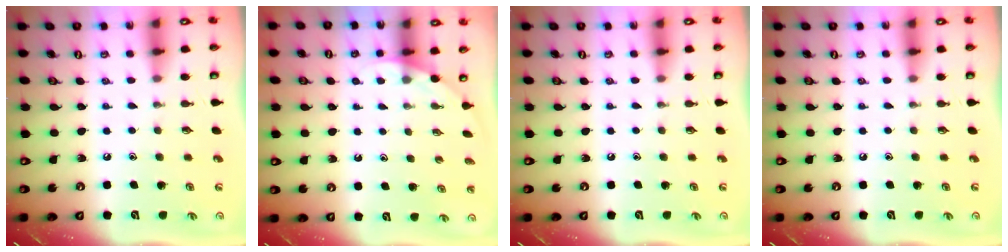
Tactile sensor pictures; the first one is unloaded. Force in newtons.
{"total": 1.8, "press": 1.8, "slide": 0.1}
{"total": 0.0}
{"total": 0.0}